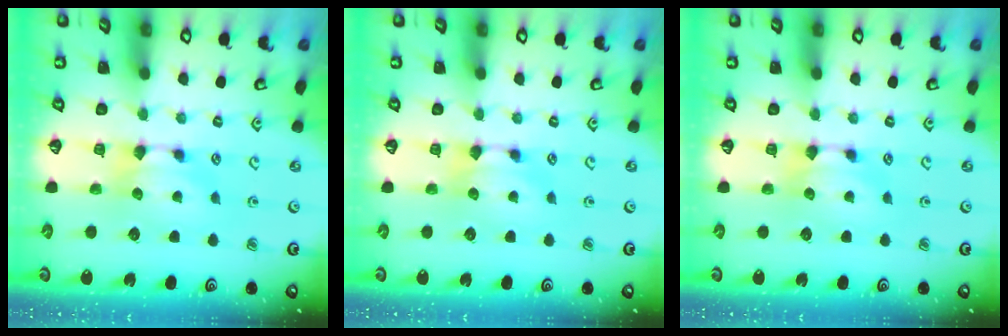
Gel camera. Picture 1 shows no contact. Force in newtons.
{"total": 0.0}
{"total": 0.0}